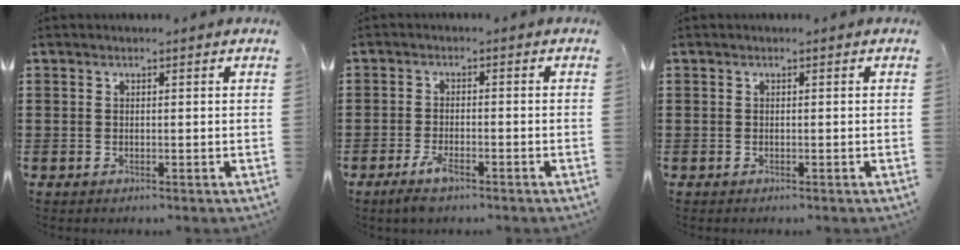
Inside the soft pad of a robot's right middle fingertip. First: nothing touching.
{"total": 3.6, "force": [-2.3, 1.0, 2.7], "torque": [-0.064, -0.005, -0.046]}
{"total": 0.0}